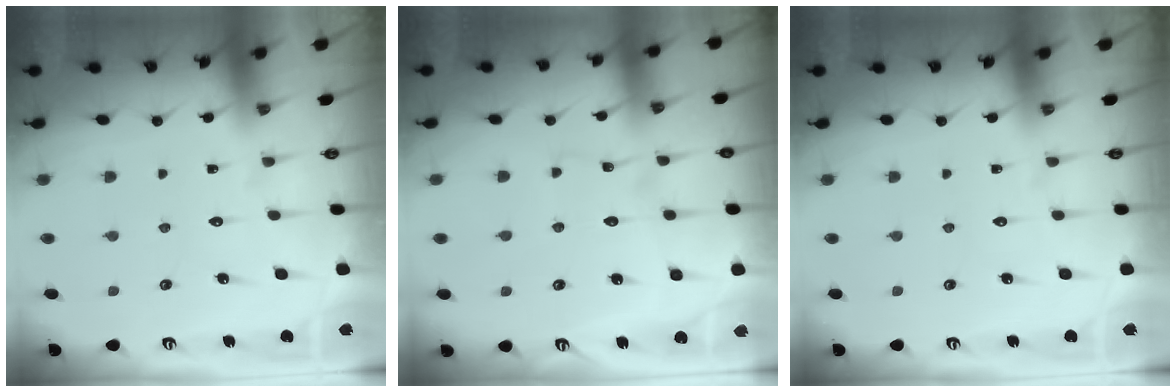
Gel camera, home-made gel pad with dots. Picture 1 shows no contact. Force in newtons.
{"total": 5.4, "press": 5.3, "slide": 0.5}
{"total": 0.0}